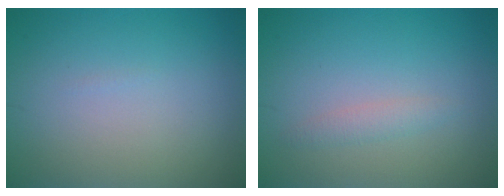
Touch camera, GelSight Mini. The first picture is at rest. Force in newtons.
{"total": 1.2, "press": 1.2, "slide": 0.0}